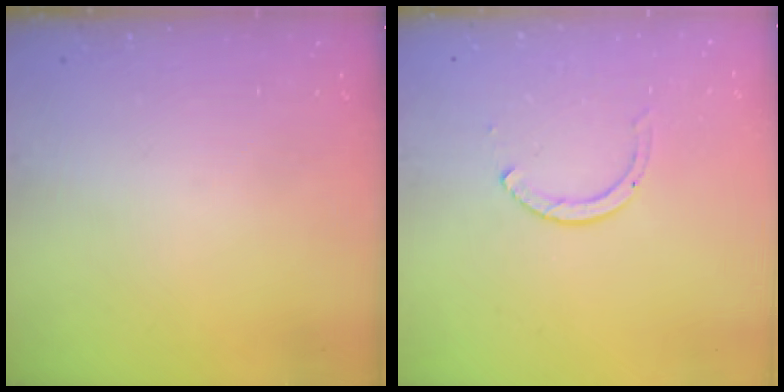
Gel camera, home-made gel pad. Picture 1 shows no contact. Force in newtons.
{"total": 2.6, "press": 2.6, "slide": 0.3}